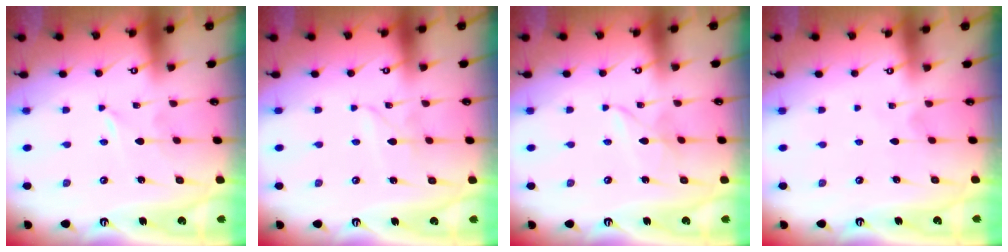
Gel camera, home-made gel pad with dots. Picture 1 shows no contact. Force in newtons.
{"total": 2.2, "press": 2.2, "slide": 0.2}
{"total": 3.2, "press": 3.2, "slide": 0.3}
{"total": 2.4, "press": 2.4, "slide": 0.2}